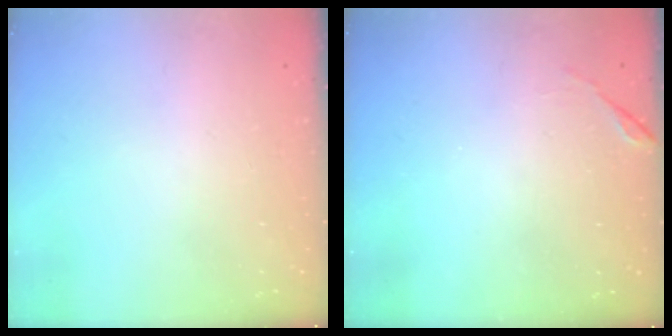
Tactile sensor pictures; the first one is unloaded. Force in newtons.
{"total": 5.1, "press": 5.1, "slide": 0.2}